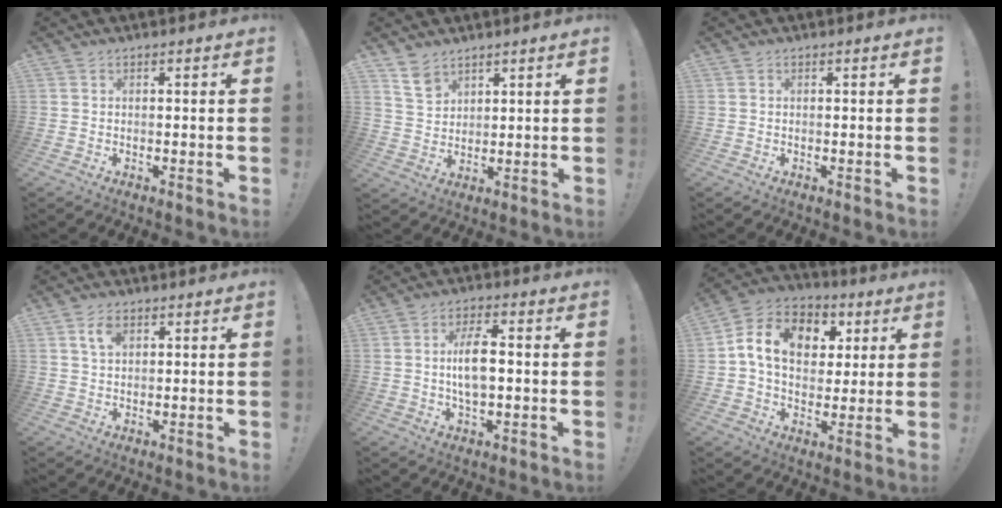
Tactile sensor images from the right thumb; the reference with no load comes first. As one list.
[{"total": 6.8, "force": [5.0, 4.3, 1.6], "torque": [-0.025, -0.033, 0.098]}, {"total": 0.0}, {"total": 4.4, "force": [2.0, 2.5, 2.9], "torque": [-0.050, -0.001, 0.033]}, {"total": 8.7, "force": [0.2, 3.8, 7.9], "torque": [-0.146, 0.001, -0.003]}, {"total": 14.5, "force": [4.0, 11.1, 8.5], "torque": [-0.135, 0.003, 0.080]}]